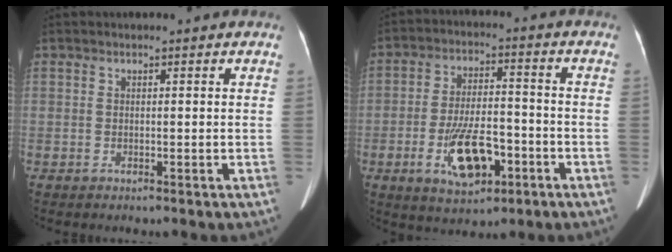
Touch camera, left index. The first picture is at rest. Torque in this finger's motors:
{"motor_torque": [1.18, 0.67, 0.41, 0.06]}